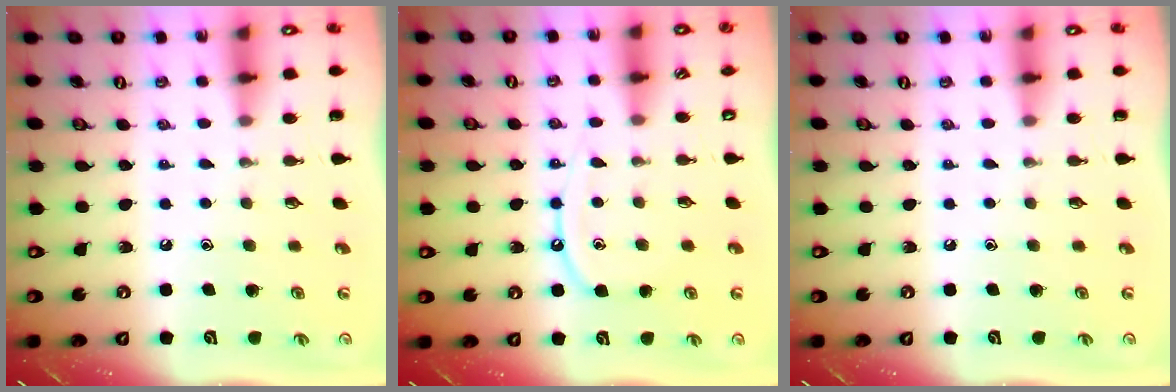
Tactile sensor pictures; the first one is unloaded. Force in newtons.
{"total": 8.8, "press": 8.8, "slide": 0.6}
{"total": 0.0}